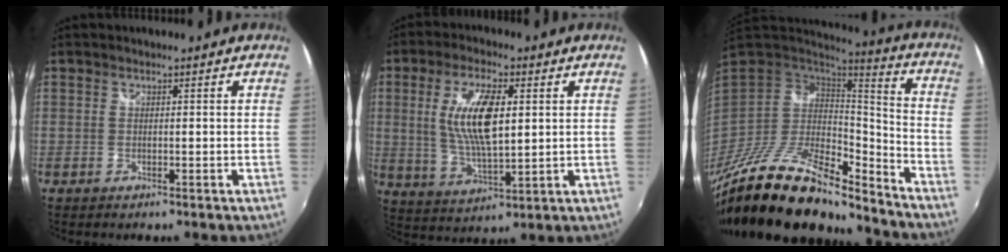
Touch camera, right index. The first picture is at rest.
{"total": 12.0, "force": [2.3, 4.1, 11.1], "torque": [-0.214, -0.003, 0.050]}
{"total": 23.9, "force": [-18.0, 8.0, 13.6], "torque": [-0.251, -0.025, -0.312]}